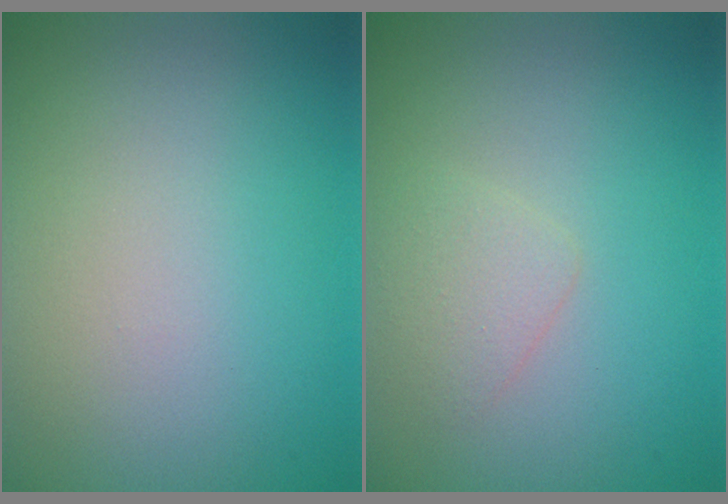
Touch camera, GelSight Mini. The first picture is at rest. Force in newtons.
{"total": 1.6, "press": 1.6, "slide": 0.1}